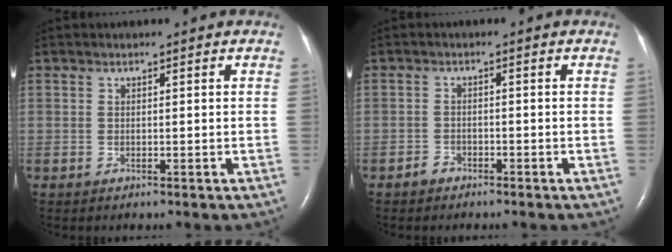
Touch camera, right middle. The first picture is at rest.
{"total": 1.5, "force": [-1.2, 0.9, 0.1], "torque": [-0.008, 0.003, -0.025]}